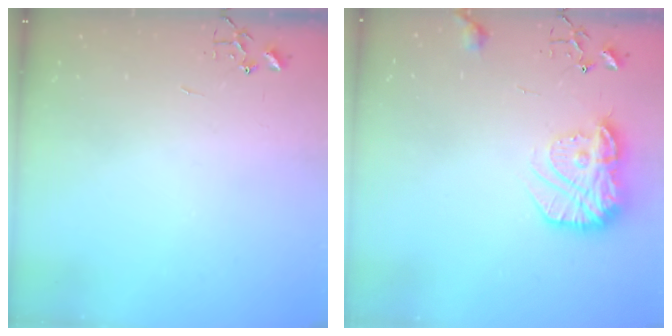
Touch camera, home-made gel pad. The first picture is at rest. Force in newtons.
{"total": 16.5, "press": 16.5, "slide": 1.1}